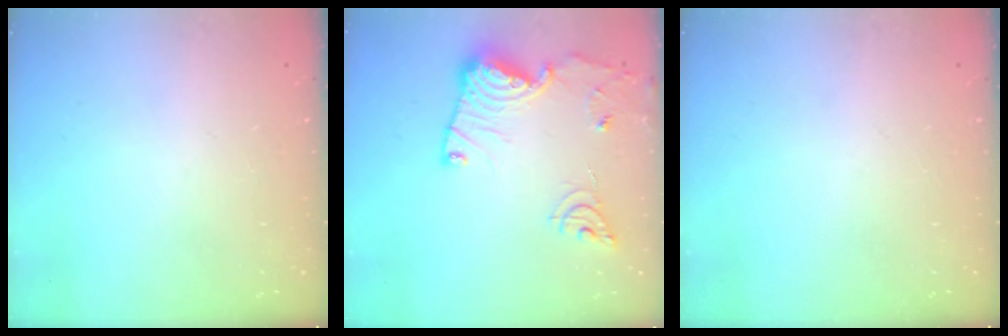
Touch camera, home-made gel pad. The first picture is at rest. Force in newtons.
{"total": 15.7, "press": 15.6, "slide": 1.7}
{"total": 0.0}